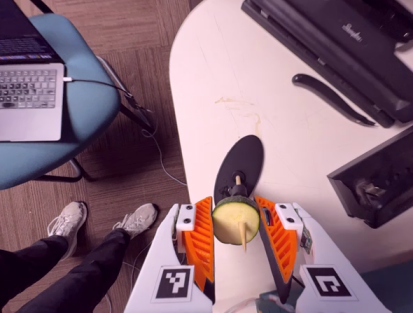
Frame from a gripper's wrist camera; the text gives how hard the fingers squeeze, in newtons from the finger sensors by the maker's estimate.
{"total": 10.0, "left": 10.2, "right": 9.8}